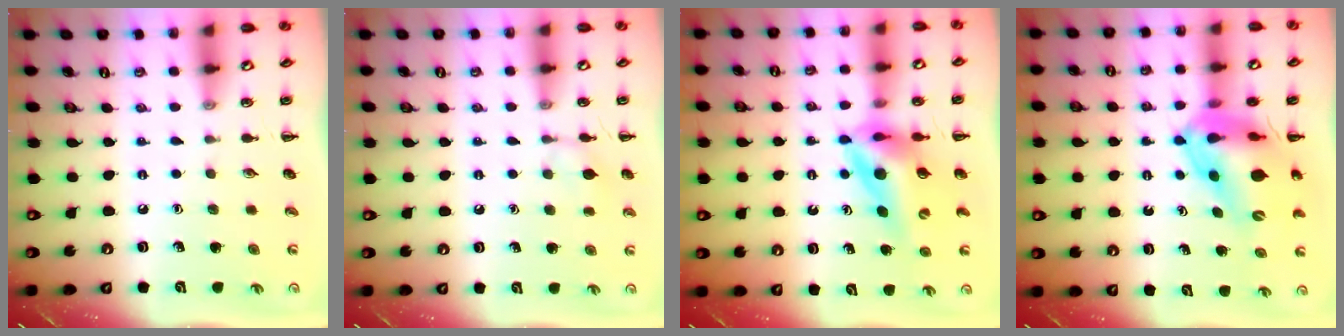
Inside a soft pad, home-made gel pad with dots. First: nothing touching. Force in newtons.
{"total": 7.0, "press": 6.9, "slide": 1.5}
{"total": 11.2, "press": 10.6, "slide": 3.5}
{"total": 15.7, "press": 15.1, "slide": 4.4}